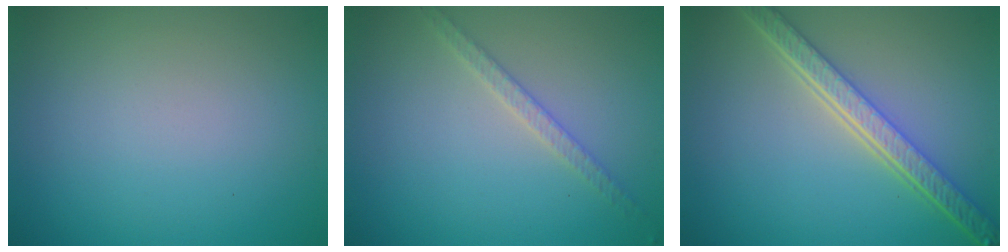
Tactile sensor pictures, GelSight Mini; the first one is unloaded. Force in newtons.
{"total": 1.9, "press": 1.9, "slide": 0.4}
{"total": 5.9, "press": 4.5, "slide": 3.8}